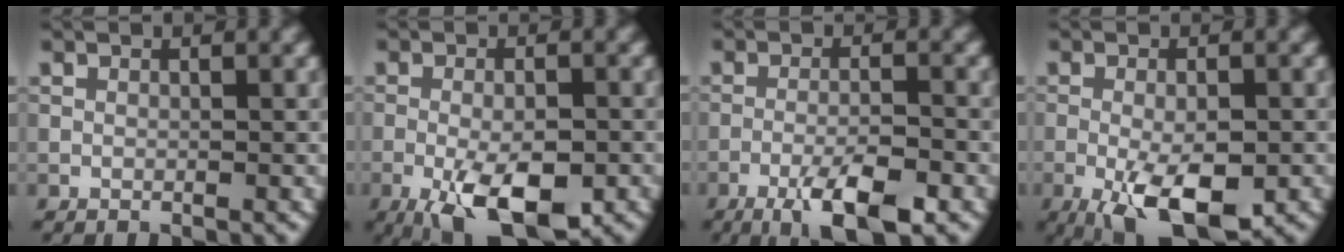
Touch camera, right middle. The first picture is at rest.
{"total": 8.4, "force": [-3.8, 3.2, 6.8], "torque": [-0.116, -0.010, -0.058]}
{"total": 5.8, "force": [-3.4, 1.1, 4.5], "torque": [-0.080, 0.001, -0.059]}
{"total": 7.8, "force": [-3.2, 2.9, 6.5], "torque": [-0.112, -0.013, -0.047]}